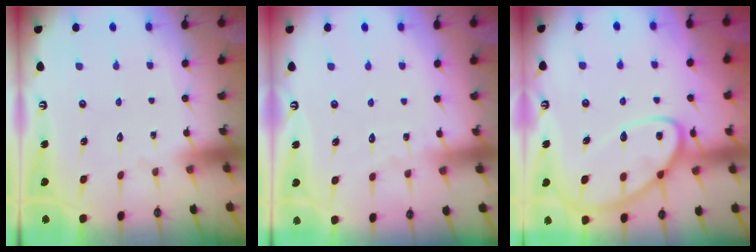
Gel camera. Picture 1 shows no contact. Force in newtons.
{"total": 2.7, "press": 2.7, "slide": 0.3}
{"total": 14.7, "press": 14.6, "slide": 1.4}